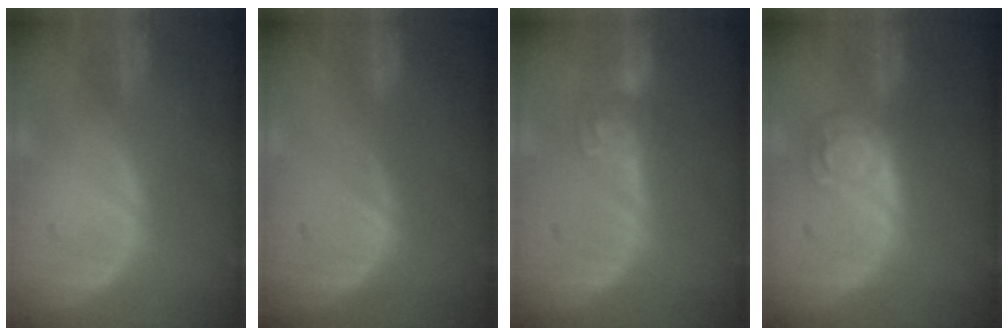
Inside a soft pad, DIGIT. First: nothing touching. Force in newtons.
{"total": 0.0}
{"total": 4.6, "press": 4.5, "slide": 0.9}
{"total": 5.0, "press": 4.5, "slide": 2.3}